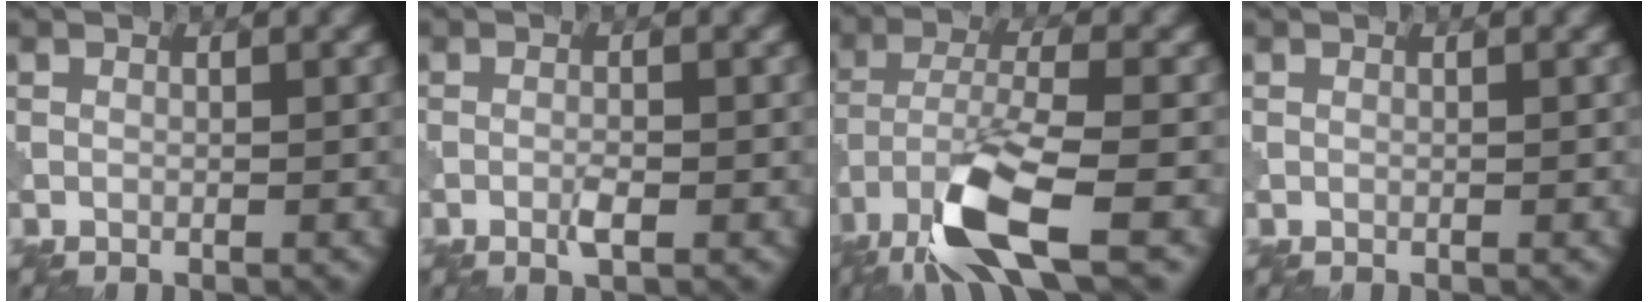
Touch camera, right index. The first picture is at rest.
{"total": 1.4, "force": [-0.6, 0.3, 1.2], "torque": [-0.025, -0.001, -0.014]}
{"total": 9.6, "force": [-5.6, 2.5, 7.4], "torque": [-0.144, -0.004, -0.111]}
{"total": 0.0}